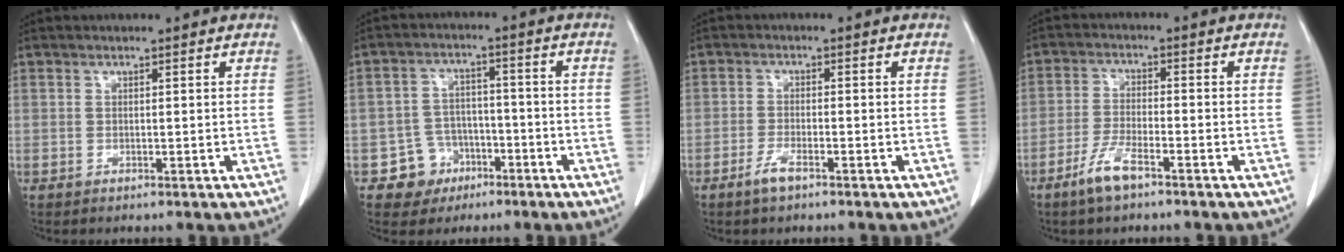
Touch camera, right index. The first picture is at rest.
{"total": 6.0, "force": [-3.2, 5.1, 0.4], "torque": [0.003, 0.015, -0.046]}
{"total": 2.8, "force": [-2.0, 0.4, 1.9], "torque": [-0.043, -0.002, -0.041]}
{"total": 5.3, "force": [-3.7, 0.9, 3.7], "torque": [-0.082, -0.005, -0.073]}